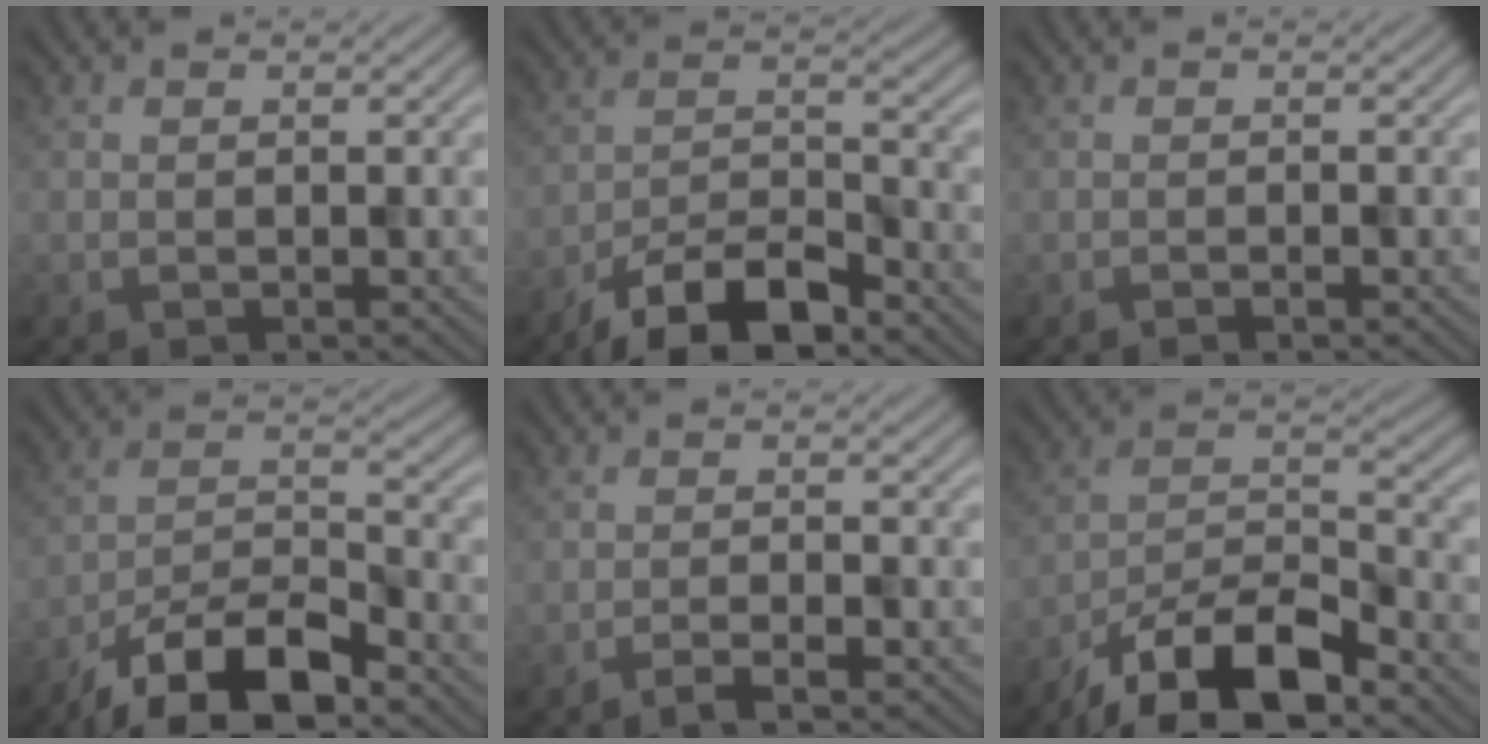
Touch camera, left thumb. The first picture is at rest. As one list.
[{"total": 10.1, "force": [-7.4, 3.3, 6.2], "torque": [-0.102, 0.000, -0.147]}, {"total": 0.6, "force": [-0.4, 0.0, 0.4], "torque": [-0.008, 0.001, -0.009]}, {"total": 12.5, "force": [-9.0, 4.1, 7.7], "torque": [-0.138, 0.000, -0.180]}, {"total": 2.1, "force": [-1.5, 0.2, 1.5], "torque": [-0.025, 0.006, -0.033]}, {"total": 14.0, "force": [-10.1, 4.6, 8.5], "torque": [-0.158, -0.004, -0.198]}]